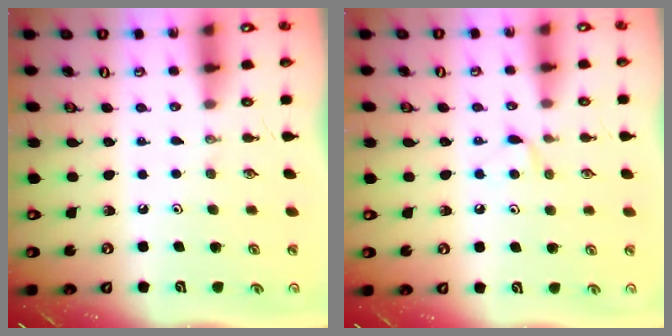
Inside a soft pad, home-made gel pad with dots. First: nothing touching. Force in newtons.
{"total": 5.2, "press": 5.1, "slide": 0.6}